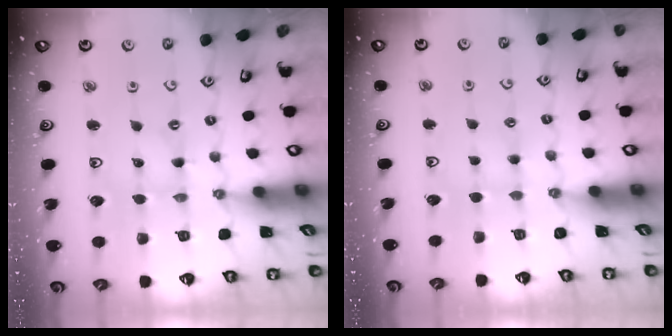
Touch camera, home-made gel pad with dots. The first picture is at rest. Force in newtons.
{"total": 2.0, "press": 2.0, "slide": 0.4}